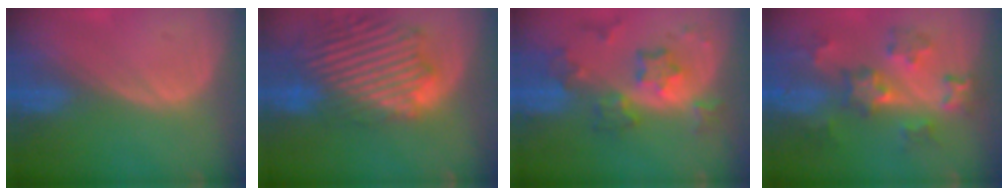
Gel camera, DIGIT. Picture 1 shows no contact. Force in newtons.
{"total": 14.1, "press": 12.1, "slide": 7.2}
{"total": 8.4, "press": 7.4, "slide": 4.0}
{"total": 7.9, "press": 7.7, "slide": 1.6}